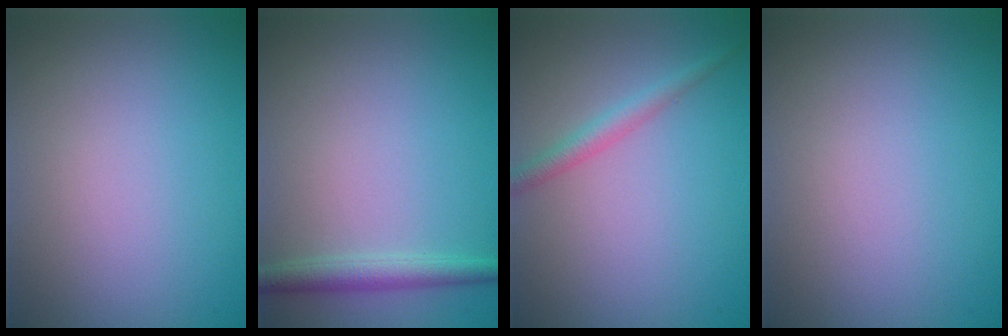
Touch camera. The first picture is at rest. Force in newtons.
{"total": 2.2, "press": 2.2, "slide": 0.1}
{"total": 2.0, "press": 2.0, "slide": 0.1}
{"total": 0.0}